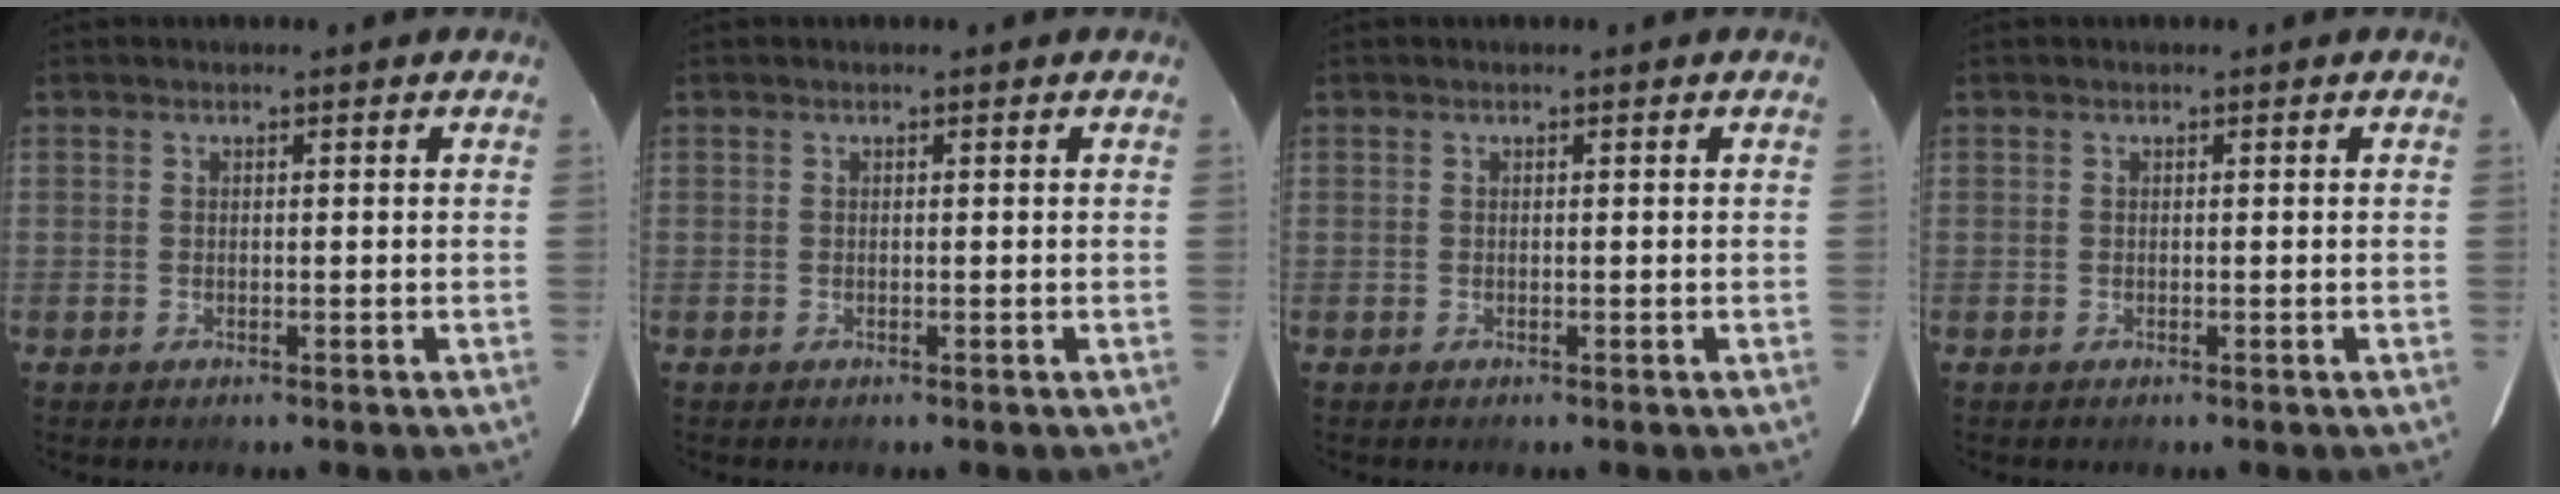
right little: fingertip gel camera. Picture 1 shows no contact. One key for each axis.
{"total": 0.0}
{"total": 0.0}
{"total": 0.0}